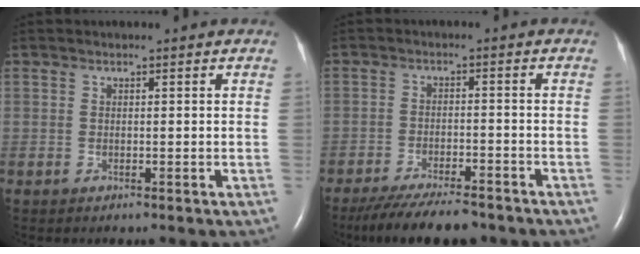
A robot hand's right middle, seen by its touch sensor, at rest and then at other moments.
{"total": 11.7, "force": [-10.2, 2.1, 5.4], "torque": [-0.088, -0.017, -0.153]}